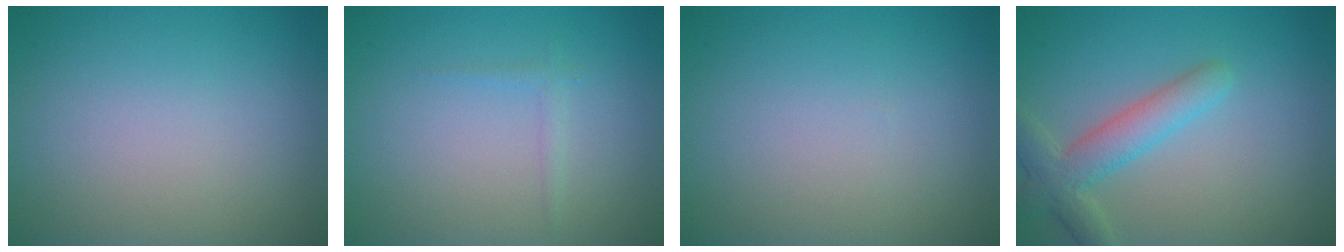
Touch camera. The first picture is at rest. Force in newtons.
{"total": 0.8, "press": 0.8, "slide": 0.1}
{"total": 0.0}
{"total": 3.9, "press": 3.9, "slide": 0.4}